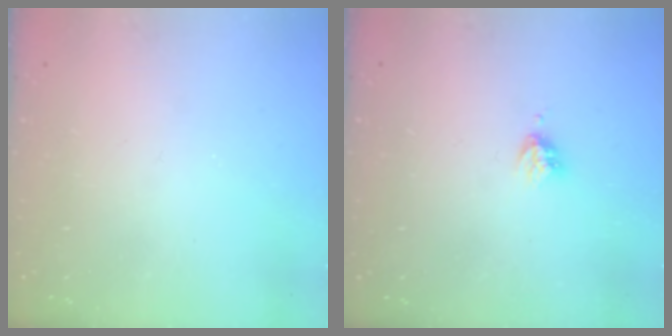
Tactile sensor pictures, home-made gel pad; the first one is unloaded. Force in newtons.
{"total": 3.2, "press": 3.2, "slide": 0.3}